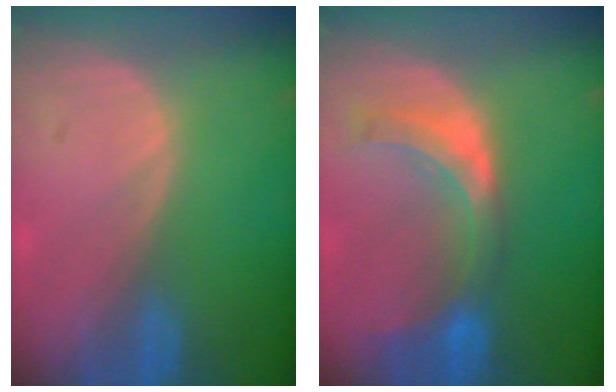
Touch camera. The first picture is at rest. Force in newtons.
{"total": 7.5, "press": 6.8, "slide": 3.0}